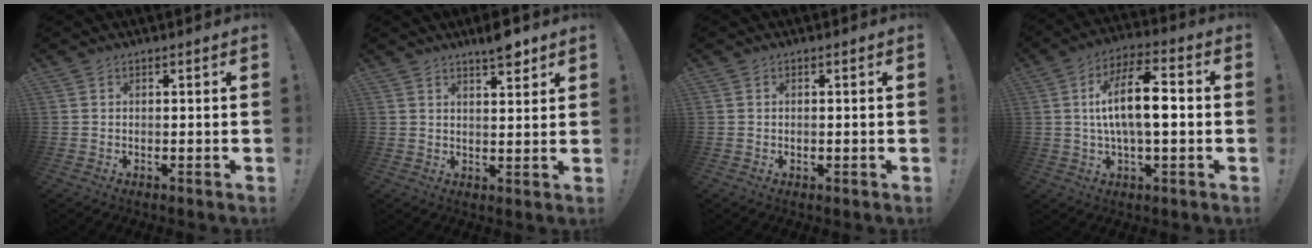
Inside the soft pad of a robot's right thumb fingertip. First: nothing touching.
{"total": 5.6, "force": [4.3, 1.0, 3.5], "torque": [-0.038, -0.032, 0.068]}
{"total": 0.0}
{"total": 14.2, "force": [0.5, 5.1, 13.2], "torque": [-0.229, 0.012, 0.006]}